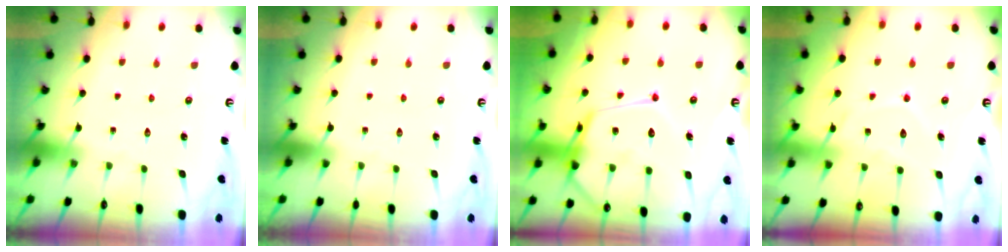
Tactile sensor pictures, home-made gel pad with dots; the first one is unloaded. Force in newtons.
{"total": 0.0}
{"total": 17.5, "press": 17.4, "slide": 1.5}
{"total": 9.7, "press": 9.7, "slide": 1.0}